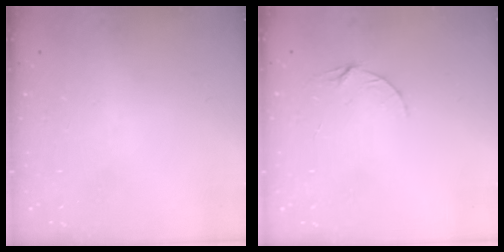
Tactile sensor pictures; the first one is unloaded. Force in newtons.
{"total": 3.9, "press": 3.9, "slide": 0.4}